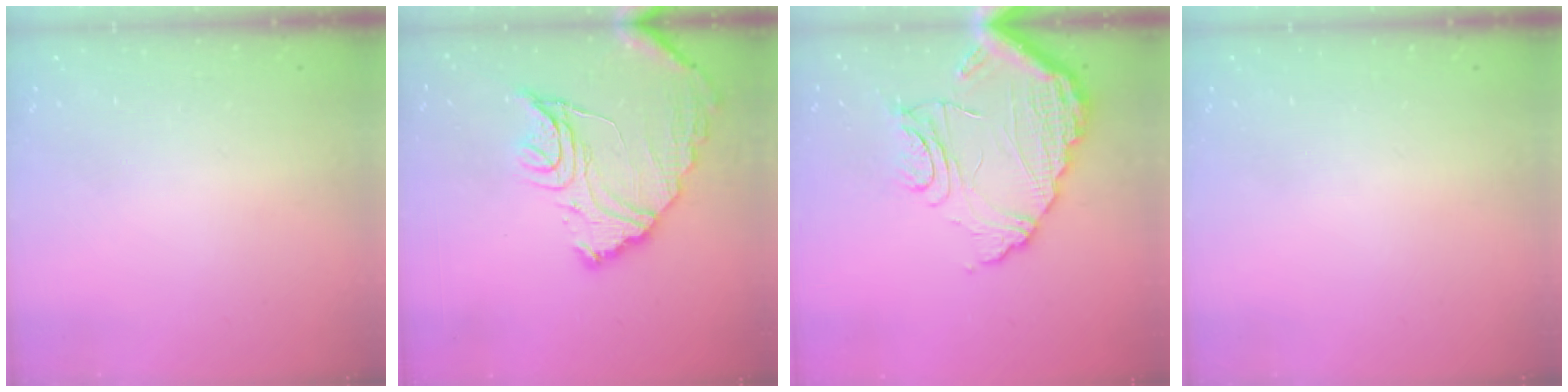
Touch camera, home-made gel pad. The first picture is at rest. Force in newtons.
{"total": 16.4, "press": 16.3, "slide": 1.6}
{"total": 15.2, "press": 15.1, "slide": 1.5}
{"total": 0.0}